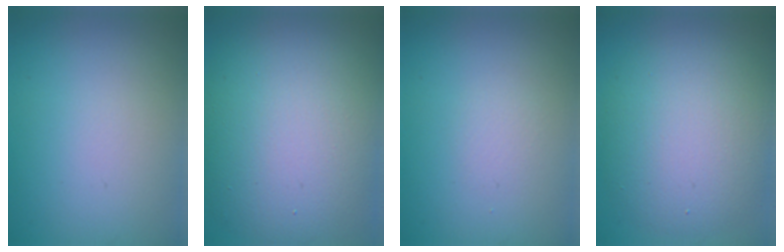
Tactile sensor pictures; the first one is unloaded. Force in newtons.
{"total": 13.6, "press": 13.6, "slide": 0.8}
{"total": 0.7, "press": 0.7, "slide": 0.0}
{"total": 8.3, "press": 8.3, "slide": 0.3}